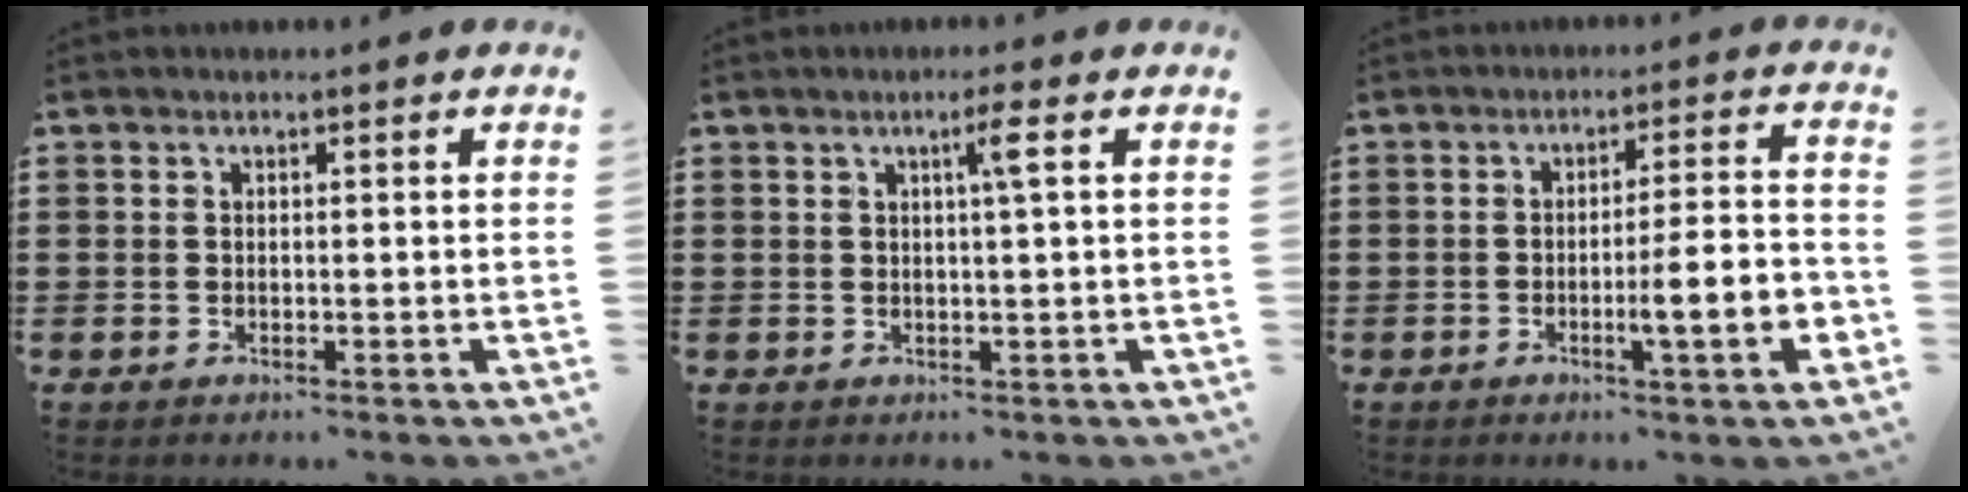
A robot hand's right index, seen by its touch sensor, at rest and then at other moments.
{"total": 2.6, "force": [0.9, -0.4, 2.5], "torque": [-0.039, -0.005, 0.009]}
{"total": 7.8, "force": [-2.4, 0.6, 7.4], "torque": [-0.110, -0.010, -0.042]}